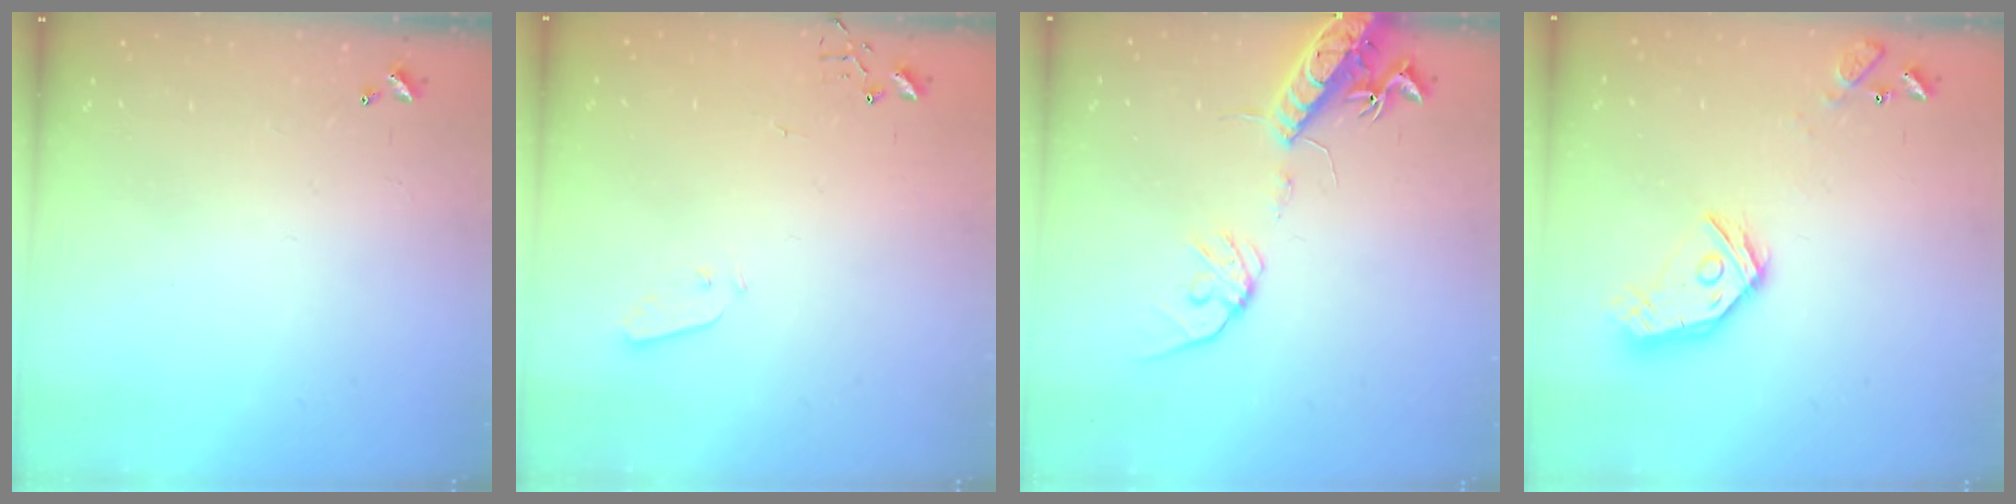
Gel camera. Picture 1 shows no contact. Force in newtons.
{"total": 3.0, "press": 3.0, "slide": 0.3}
{"total": 16.4, "press": 16.1, "slide": 3.0}
{"total": 14.1, "press": 14.1, "slide": 1.1}